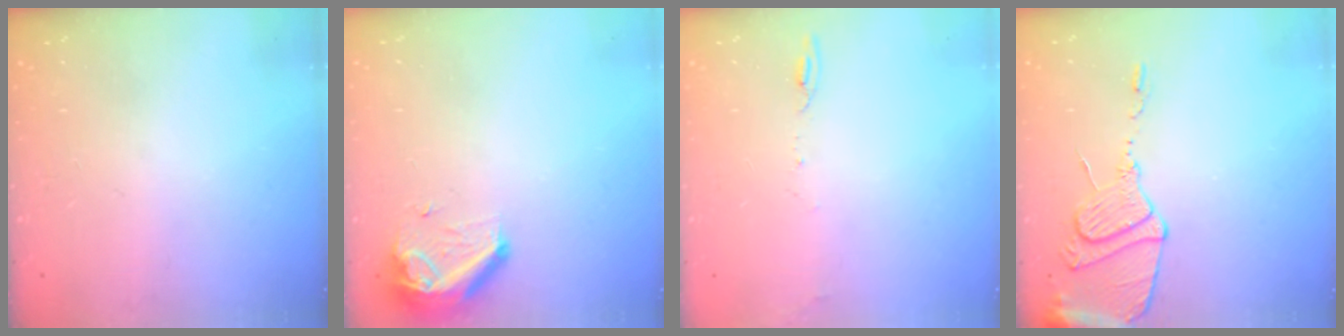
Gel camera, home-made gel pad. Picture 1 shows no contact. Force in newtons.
{"total": 8.4, "press": 8.4, "slide": 0.4}
{"total": 5.6, "press": 5.5, "slide": 0.7}
{"total": 12.3, "press": 12.3, "slide": 1.1}